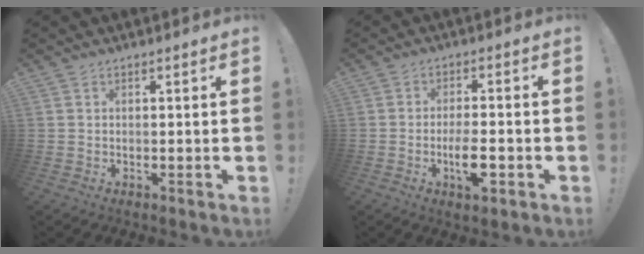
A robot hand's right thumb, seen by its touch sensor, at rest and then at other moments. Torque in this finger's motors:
{"motor_torque": [0.04, 0.27, 0.73, -0.32, 0.05]}